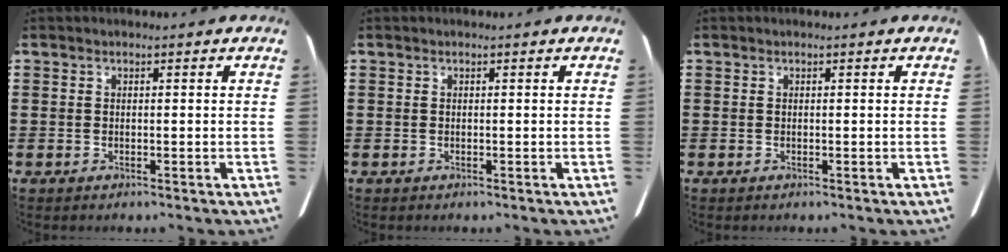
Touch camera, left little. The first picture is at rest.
{"total": 0.0}
{"total": 0.0}